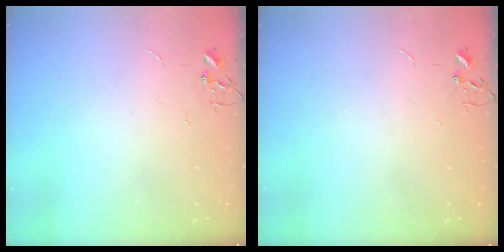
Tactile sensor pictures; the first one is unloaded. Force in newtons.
{"total": 0.0}